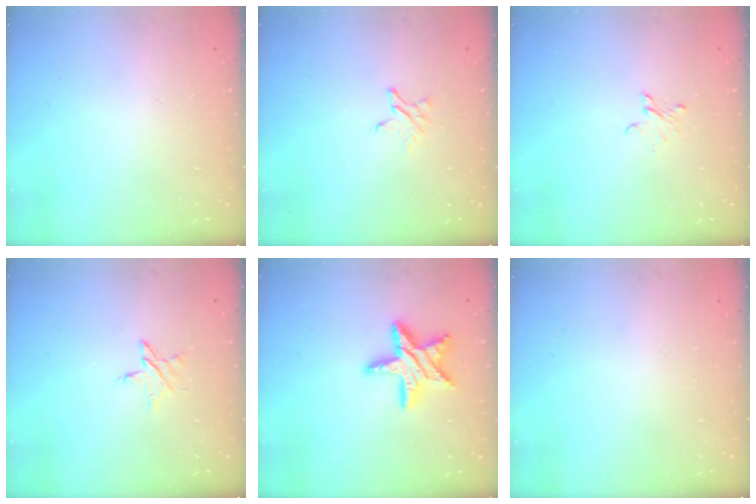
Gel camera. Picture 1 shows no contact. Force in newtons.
{"total": 2.4, "press": 2.4, "slide": 0.2}
{"total": 3.0, "press": 3.0, "slide": 0.3}
{"total": 3.5, "press": 3.4, "slide": 0.3}
{"total": 14.6, "press": 14.5, "slide": 1.1}
{"total": 0.0}